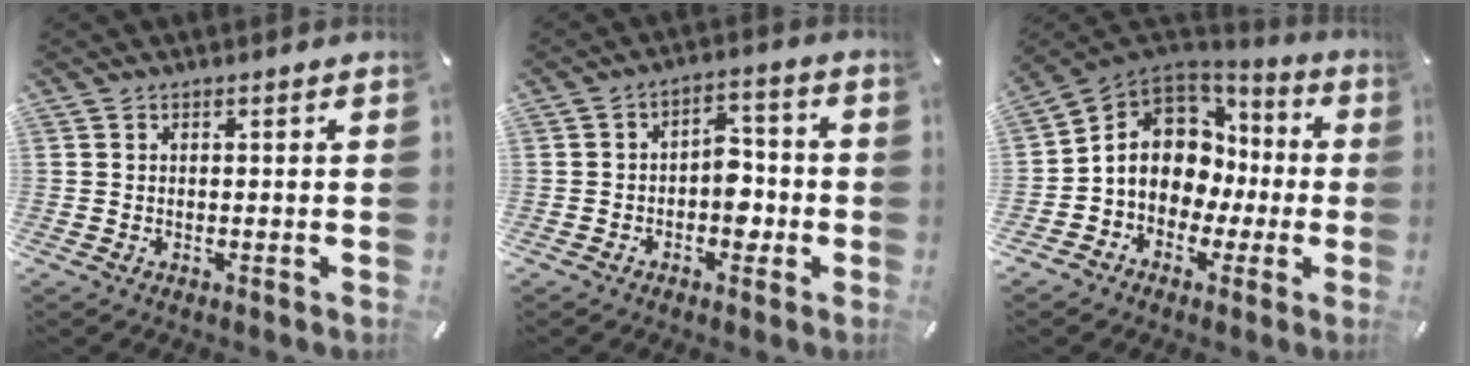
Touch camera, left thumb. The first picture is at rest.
{"total": 7.0, "force": [-1.8, 4.8, 4.7], "torque": [-0.055, 0.012, -0.033]}
{"total": 12.1, "force": [-0.4, 10.5, 5.9], "torque": [-0.112, -0.001, -0.002]}